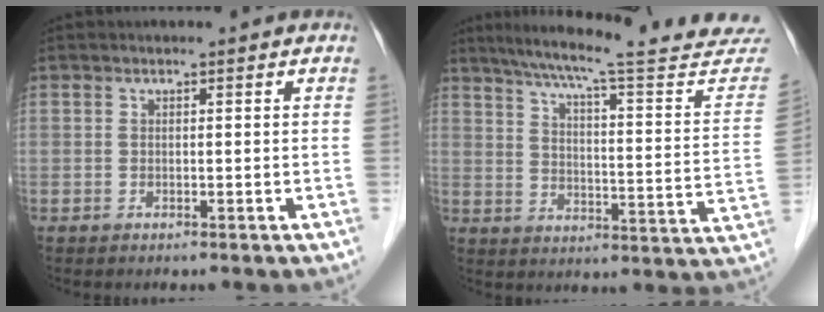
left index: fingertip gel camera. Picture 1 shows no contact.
{"total": 27.5, "force": [24.7, 1.3, 12.1], "torque": [-0.179, -0.069, 0.307]}